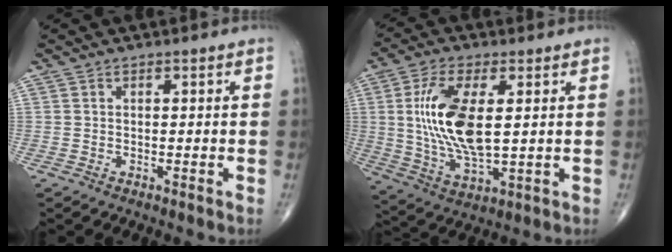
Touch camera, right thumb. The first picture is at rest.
{"total": 14.6, "force": [2.0, 6.0, 13.2], "torque": [-0.268, -0.017, 0.045]}